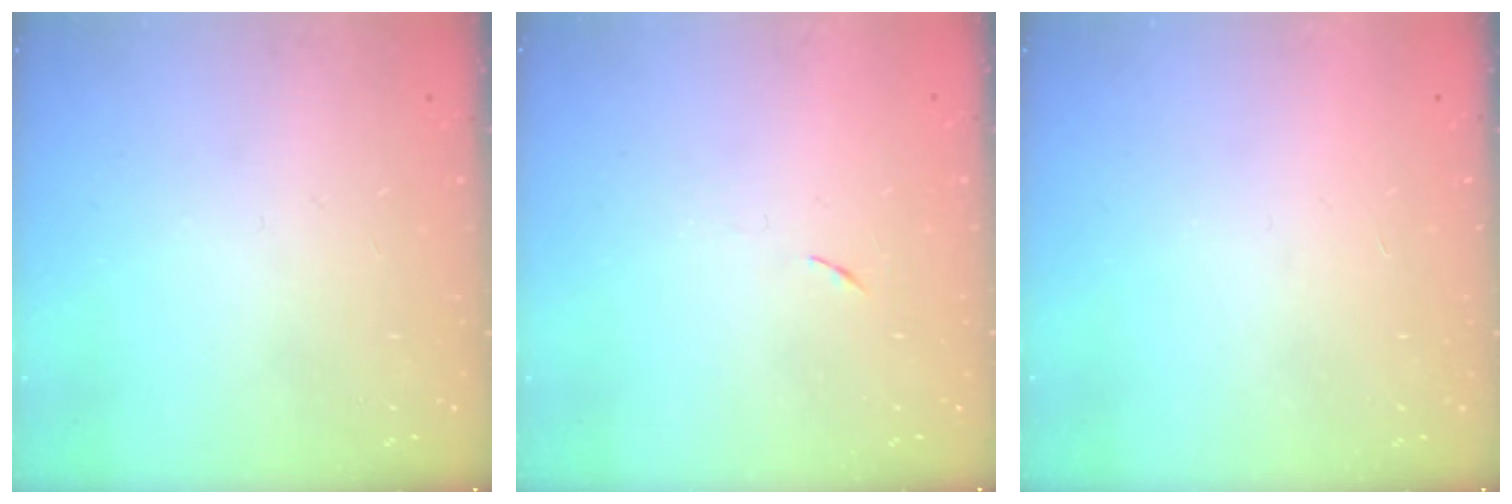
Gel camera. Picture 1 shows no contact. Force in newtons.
{"total": 3.8, "press": 3.7, "slide": 0.7}
{"total": 1.5, "press": 1.5, "slide": 0.1}